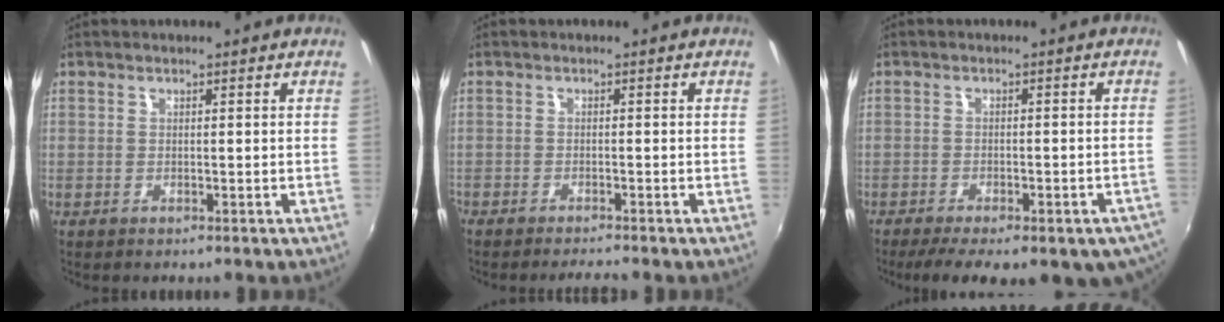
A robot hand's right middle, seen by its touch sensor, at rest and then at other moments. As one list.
[{"total": 2.8, "force": [-2.7, -0.1, 0.9], "torque": [-0.027, -0.007, -0.047]}, {"total": 16.0, "force": [-11.1, 5.5, 10.1], "torque": [-0.173, -0.051, -0.141]}]